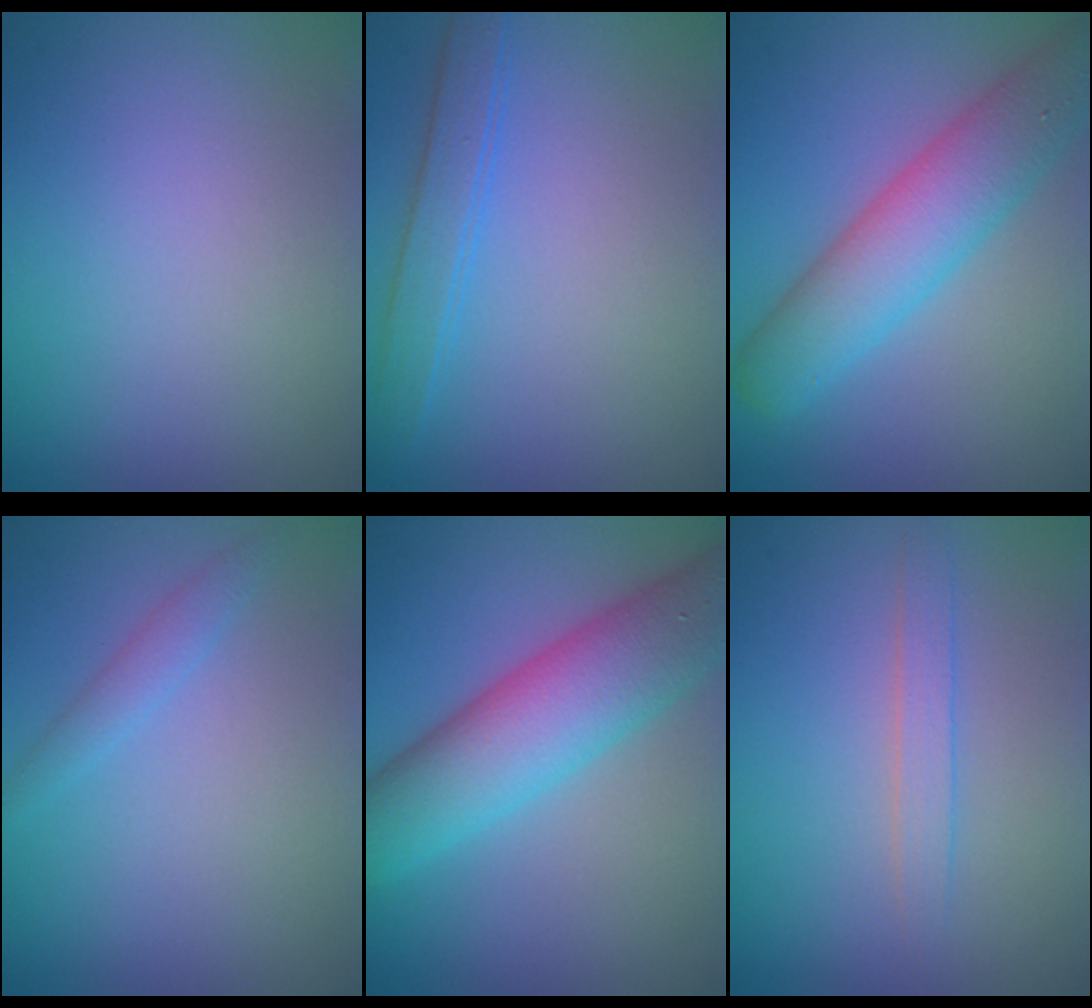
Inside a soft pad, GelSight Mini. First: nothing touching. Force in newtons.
{"total": 2.3, "press": 2.3, "slide": 0.1}
{"total": 6.2, "press": 6.2, "slide": 0.3}
{"total": 1.3, "press": 1.3, "slide": 0.0}
{"total": 8.1, "press": 8.1, "slide": 0.2}
{"total": 1.5, "press": 1.5, "slide": 0.1}